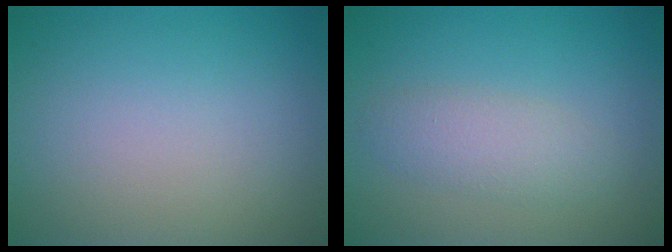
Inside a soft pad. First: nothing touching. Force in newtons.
{"total": 2.6, "press": 2.6, "slide": 0.1}